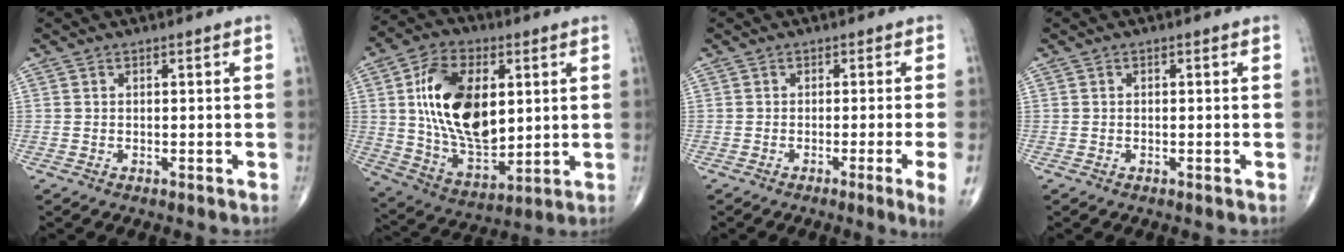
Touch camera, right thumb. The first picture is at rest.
{"total": 20.4, "force": [3.8, 11.9, 16.1], "torque": [-0.262, -0.020, 0.074]}
{"total": 4.6, "force": [-1.7, -0.8, 4.2], "torque": [-0.071, -0.010, -0.028]}
{"total": 0.0}